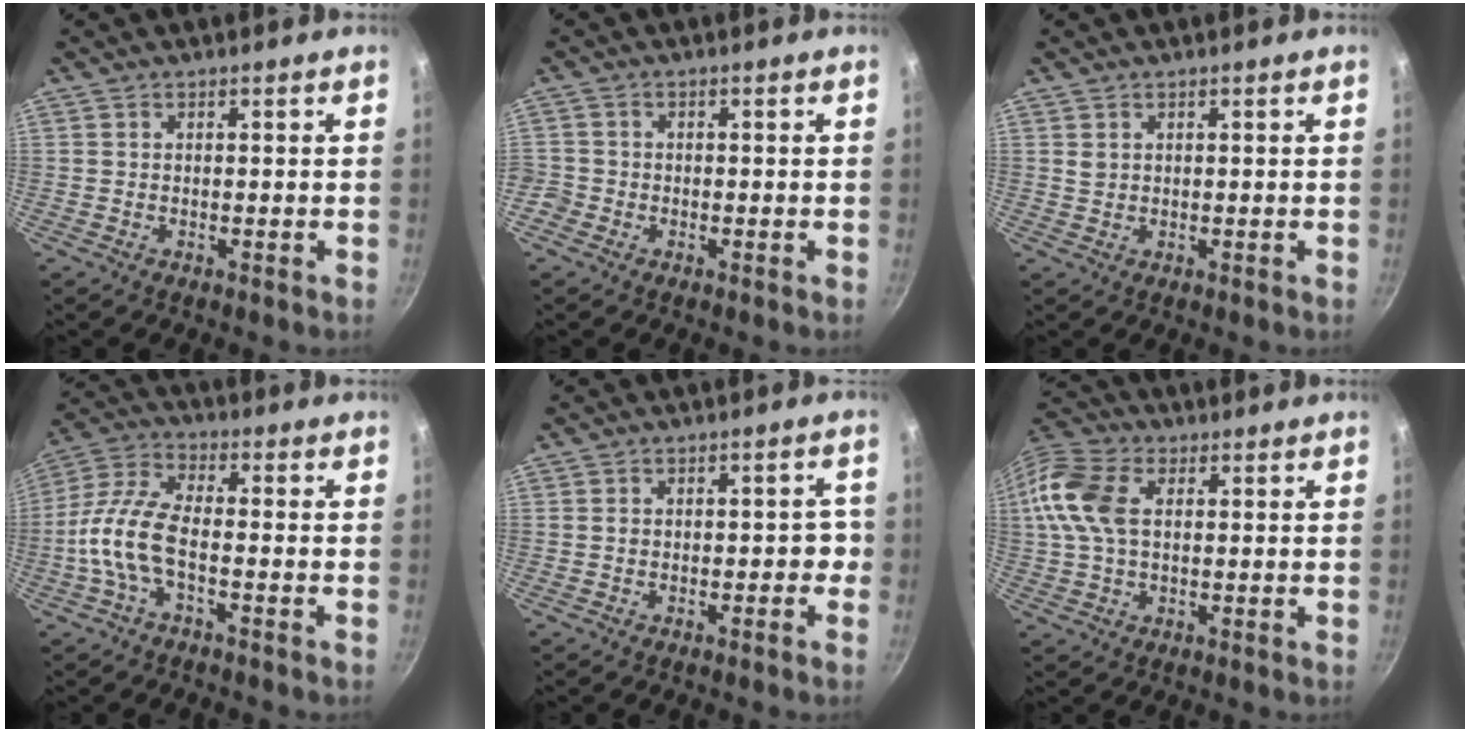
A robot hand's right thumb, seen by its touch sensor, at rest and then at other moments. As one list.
[{"total": 2.7, "force": [-1.5, 2.2, 0.6], "torque": [-0.013, 0.010, -0.032]}, {"total": 1.1, "force": [0.6, 0.8, 0.5], "torque": [-0.006, 0.000, 0.012]}, {"total": 10.4, "force": [-3.2, 4.4, 8.9], "torque": [-0.192, 0.029, -0.079]}, {"total": 3.1, "force": [-1.1, 1.9, 2.3], "torque": [-0.001, 0.029, -0.016]}, {"total": 12.7, "force": [2.0, 8.1, 9.6], "torque": [-0.202, 0.021, 0.025]}]